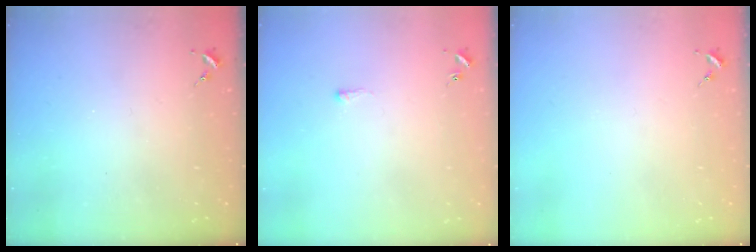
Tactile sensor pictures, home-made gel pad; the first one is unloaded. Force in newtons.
{"total": 1.5, "press": 1.5, "slide": 0.4}
{"total": 0.0}